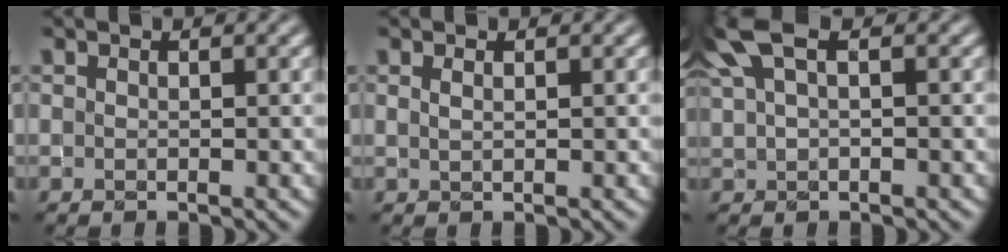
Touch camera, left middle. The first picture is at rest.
{"total": 0.6, "force": [0.5, 0.2, 0.3], "torque": [-0.005, 0.004, 0.008]}
{"total": 4.5, "force": [2.4, 1.6, 3.5], "torque": [-0.082, 0.018, 0.045]}